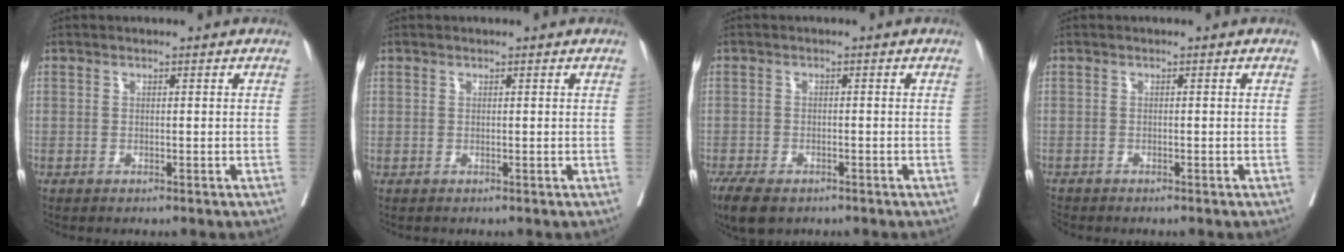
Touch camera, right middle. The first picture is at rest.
{"total": 0.0}
{"total": 6.0, "force": [-4.3, 2.4, 3.3], "torque": [-0.058, -0.014, -0.067]}
{"total": 2.5, "force": [-2.3, 0.4, 0.6], "torque": [-0.015, -0.007, -0.040]}